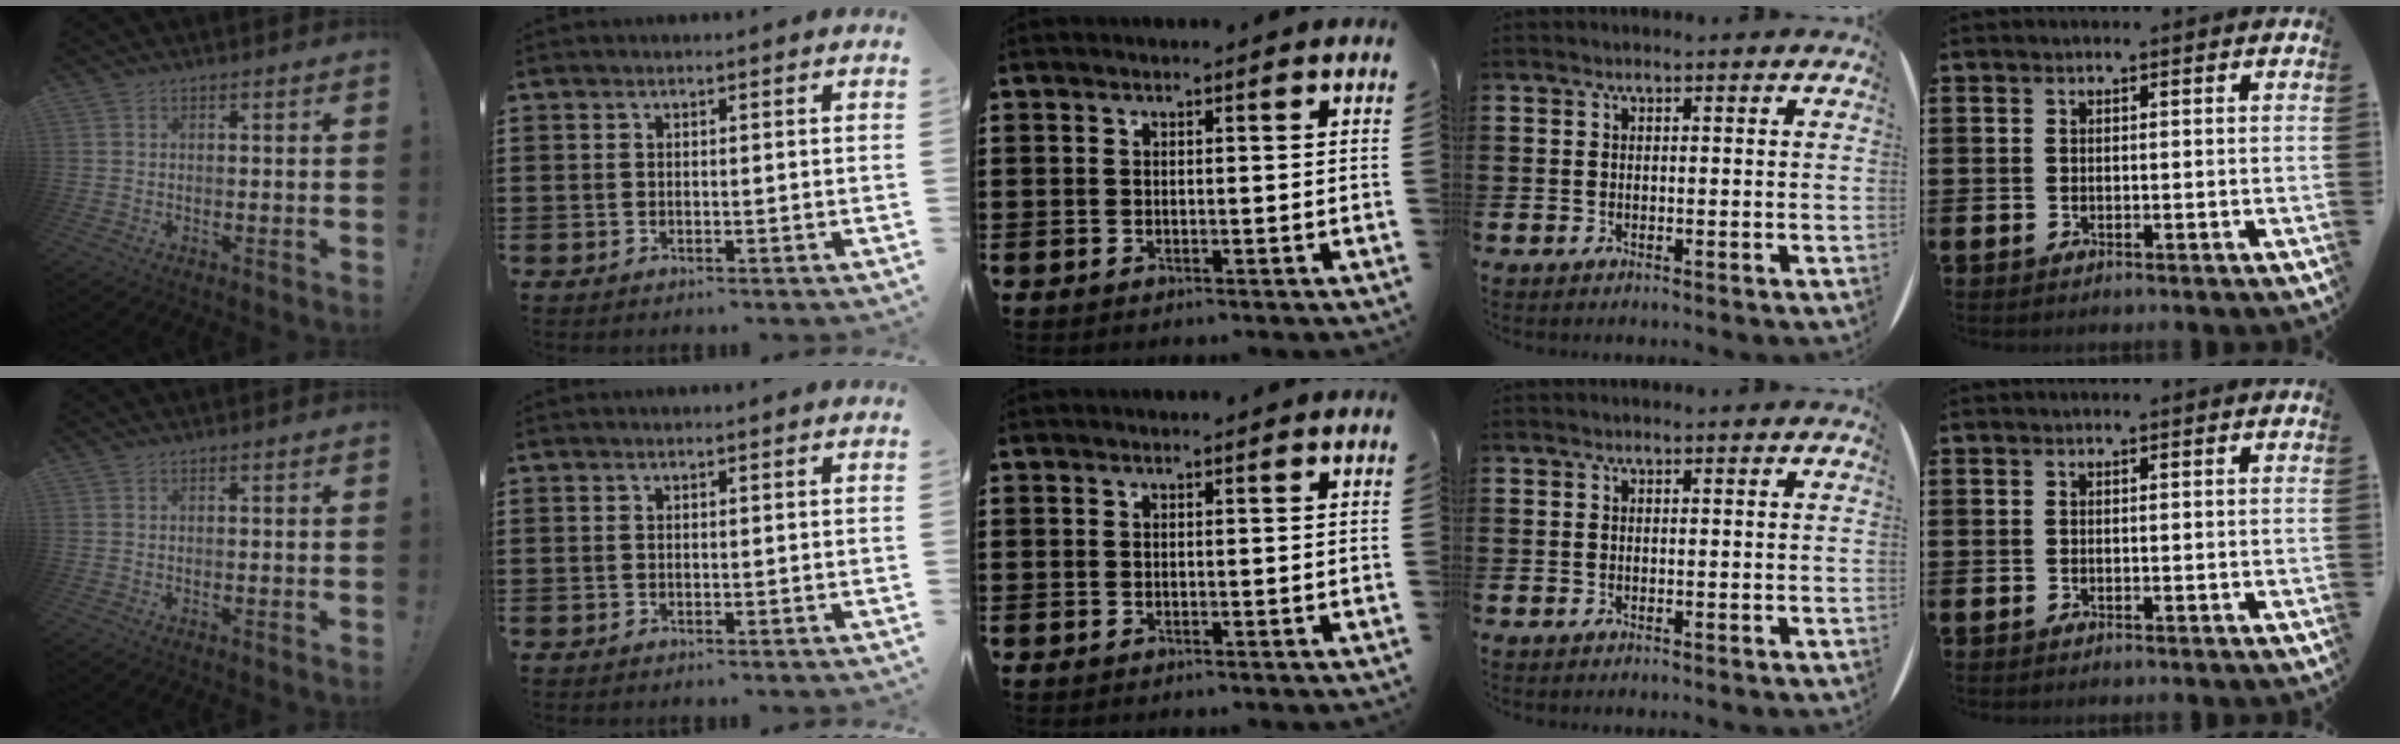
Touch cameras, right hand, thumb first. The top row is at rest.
{}